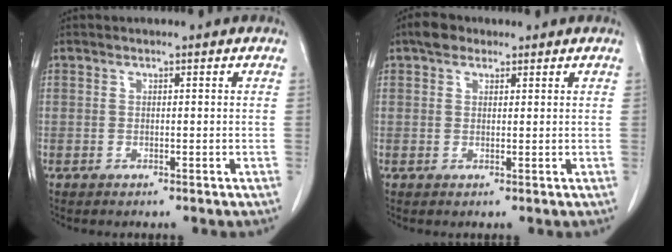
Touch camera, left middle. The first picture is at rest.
{"total": 2.6, "force": [1.8, 1.6, 1.1], "torque": [-0.022, 0.014, 0.028]}